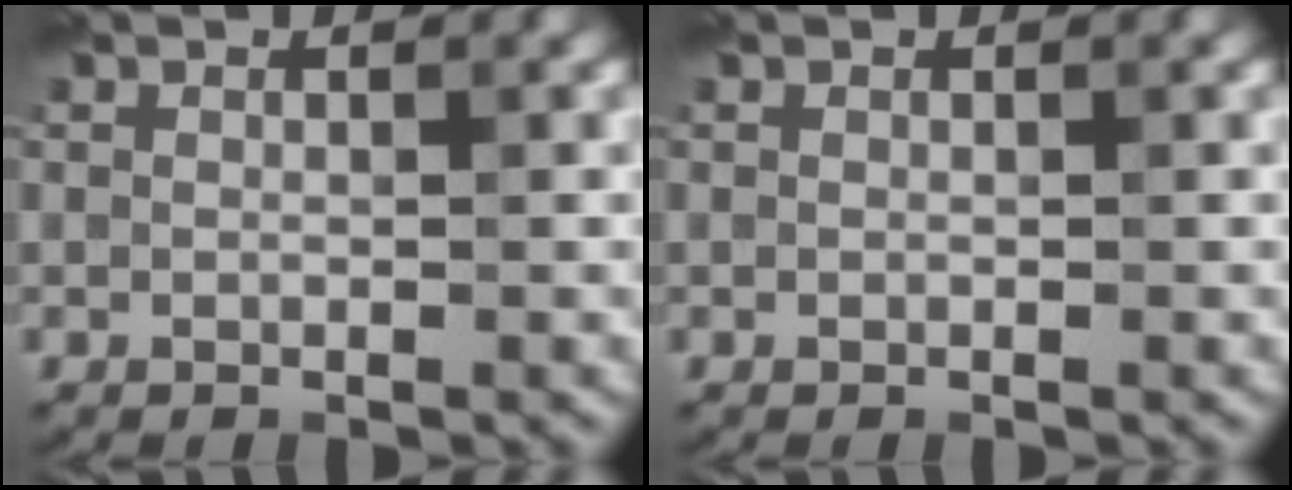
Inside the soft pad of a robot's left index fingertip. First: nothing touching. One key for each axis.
{"total": 0.0}